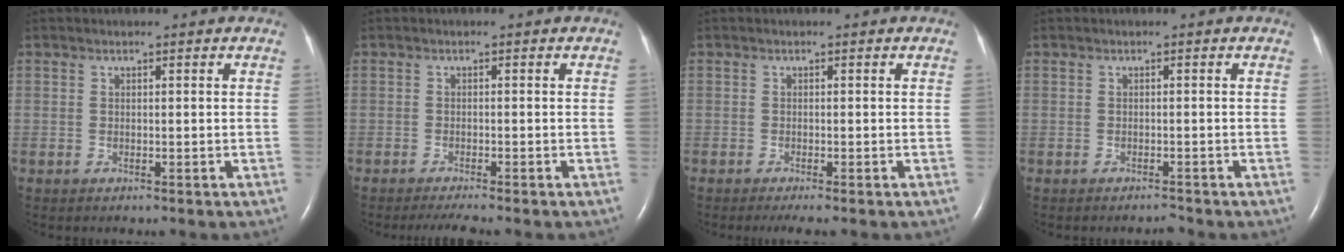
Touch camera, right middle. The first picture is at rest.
{"total": 3.1, "force": [-2.6, -0.2, 1.8], "torque": [-0.029, -0.007, -0.040]}
{"total": 2.3, "force": [-1.7, 0.0, 1.5], "torque": [-0.026, -0.007, -0.026]}
{"total": 0.7, "force": [-0.7, 0.0, 0.0], "torque": [-0.002, -0.003, -0.010]}